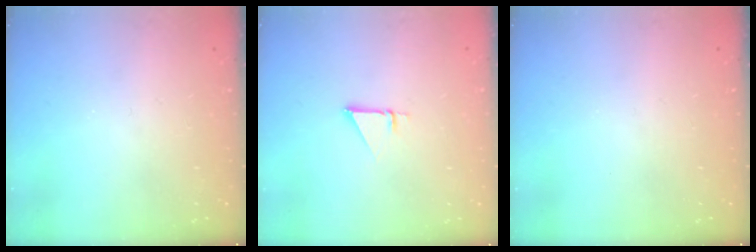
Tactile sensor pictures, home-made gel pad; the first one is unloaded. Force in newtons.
{"total": 2.7, "press": 2.7, "slide": 0.2}
{"total": 0.0}